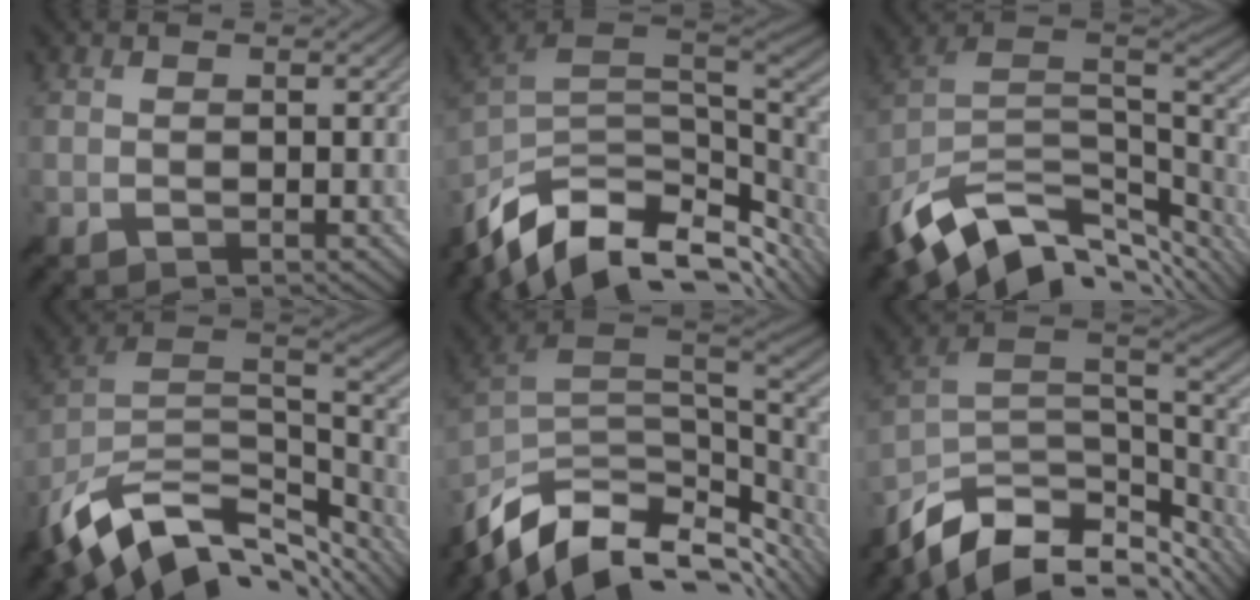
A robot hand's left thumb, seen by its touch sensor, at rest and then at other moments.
{"total": 13.6, "force": [-7.1, 7.0, 9.3], "torque": [-0.215, -0.020, -0.124]}
{"total": 13.9, "force": [-6.8, 7.3, 9.7], "torque": [-0.225, -0.012, -0.112]}
{"total": 14.2, "force": [-7.7, 7.3, 9.5], "torque": [-0.225, -0.013, -0.129]}
{"total": 13.5, "force": [-7.3, 6.7, 9.2], "torque": [-0.211, -0.019, -0.122]}
{"total": 14.1, "force": [-9.2, 6.8, 8.4], "torque": [-0.209, -0.020, -0.146]}